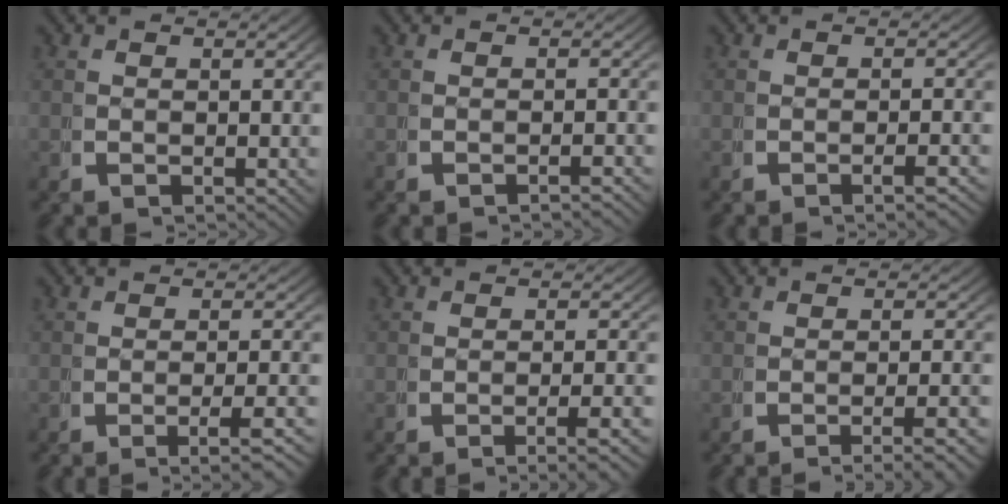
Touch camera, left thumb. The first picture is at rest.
{"total": 1.2, "force": [-1.0, -0.2, 0.6], "torque": [-0.011, 0.005, -0.018]}
{"total": 1.7, "force": [-0.8, -0.1, 1.4], "torque": [-0.026, 0.007, -0.017]}
{"total": 3.4, "force": [-1.8, 0.4, 2.9], "torque": [-0.045, 0.000, -0.030]}
{"total": 3.4, "force": [-2.0, 0.3, 2.7], "torque": [-0.040, 0.002, -0.034]}
{"total": 4.6, "force": [-3.4, 0.7, 3.0], "torque": [-0.042, -0.005, -0.051]}